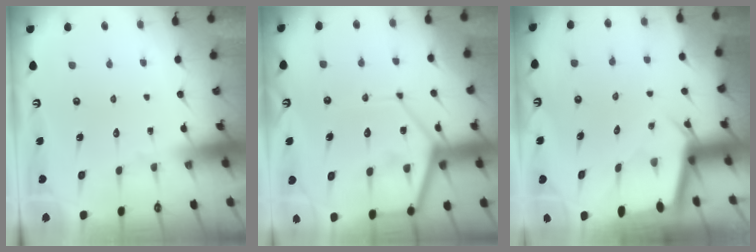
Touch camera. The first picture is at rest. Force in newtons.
{"total": 15.2, "press": 15.2, "slide": 1.5}
{"total": 2.2, "press": 2.2, "slide": 0.1}